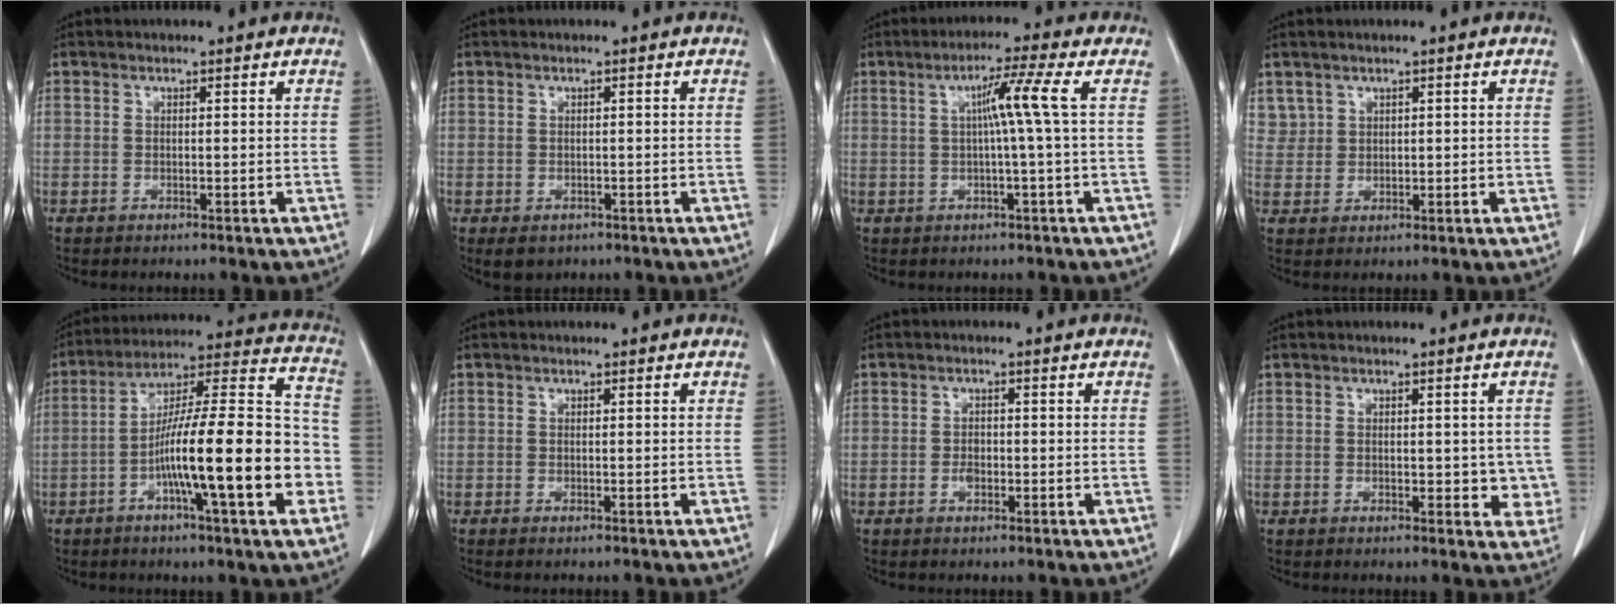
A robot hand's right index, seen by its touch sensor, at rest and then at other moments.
{"total": 2.4, "force": [-1.1, 2.0, 0.9], "torque": [-0.008, -0.001, -0.007]}
{"total": 5.7, "force": [0.9, -1.5, 5.4], "torque": [-0.091, 0.007, 0.015]}
{"total": 3.2, "force": [1.9, 2.6, 0.0], "torque": [0.012, 0.006, 0.038]}
{"total": 20.5, "force": [-5.4, 2.4, 19.7], "torque": [-0.283, 0.019, -0.086]}
{"total": 0.0}
{"total": 1.6, "force": [-0.5, 1.0, 1.2], "torque": [-0.017, 0.004, -0.008]}
{"total": 4.3, "force": [0.0, 2.5, 3.5], "torque": [-0.023, 0.002, 0.001]}